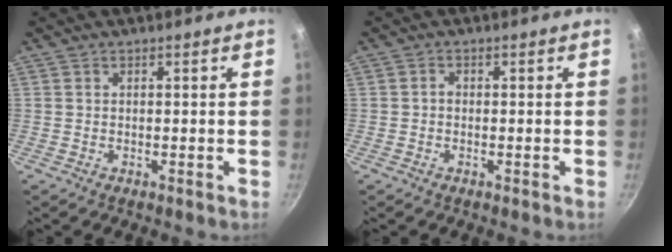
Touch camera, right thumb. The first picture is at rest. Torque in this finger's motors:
{"motor_torque": [-0.05, 0.26, 0.30, 0.21, 0.03]}